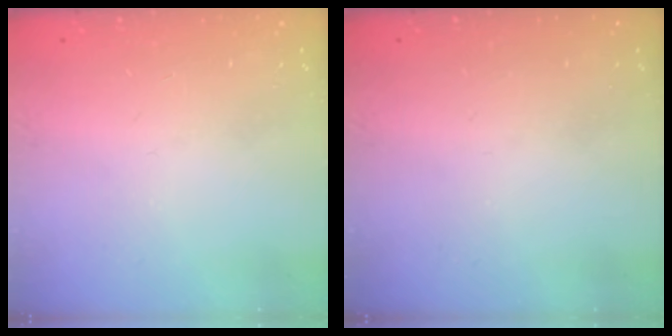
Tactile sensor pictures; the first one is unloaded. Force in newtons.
{"total": 0.0}